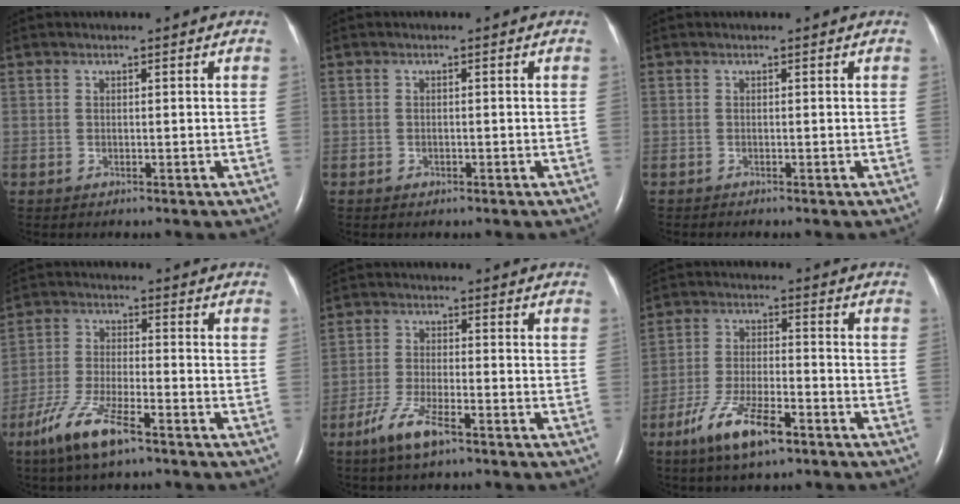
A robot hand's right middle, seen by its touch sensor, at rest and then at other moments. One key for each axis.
{"total": 0.5, "fx": -0.3, "fy": 0.4, "fz": 0.1, "tx": -0.007, "ty": 0.003, "tz": -0.003}
{"total": 0.0}
{"total": 9.3, "fx": -6.1, "fy": 1.8, "fz": 6.8, "tx": -0.148, "ty": -0.016, "tz": -0.114}
{"total": 6.4, "fx": -4.2, "fy": 1.3, "fz": 4.7, "tx": -0.107, "ty": -0.007, "tz": -0.076}
{"total": 10.0, "fx": -6.2, "fy": 2.6, "fz": 7.4, "tx": -0.151, "ty": -0.006, "tz": -0.108}